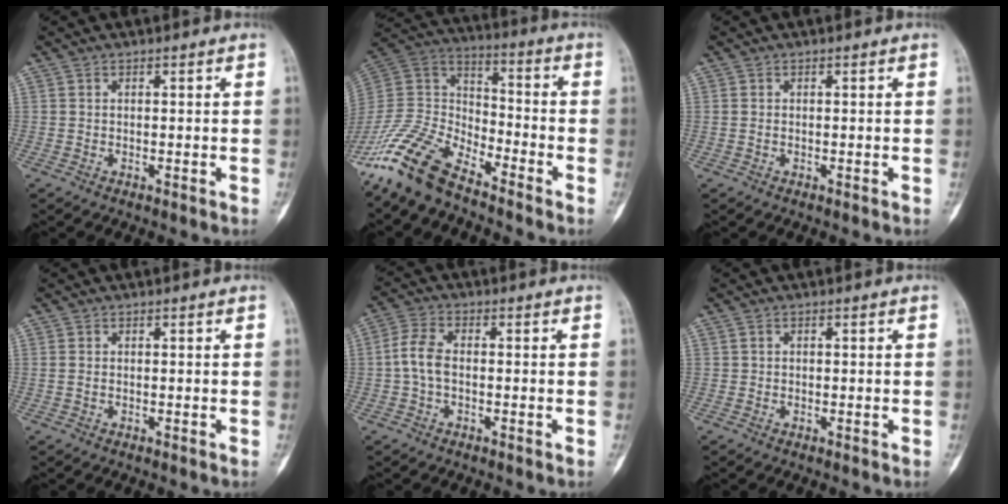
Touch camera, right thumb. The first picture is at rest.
{"total": 15.0, "force": [-11.9, 5.7, 7.1], "torque": [-0.134, 0.076, -0.241]}
{"total": 0.7, "force": [-0.1, 0.4, 0.5], "torque": [-0.015, -0.001, -0.002]}
{"total": 0.9, "force": [-0.1, 0.6, 0.7], "torque": [-0.019, -0.001, 0.000]}
{"total": 5.2, "force": [-0.7, 2.9, 4.2], "torque": [-0.095, 0.016, -0.020]}
{"total": 0.0}